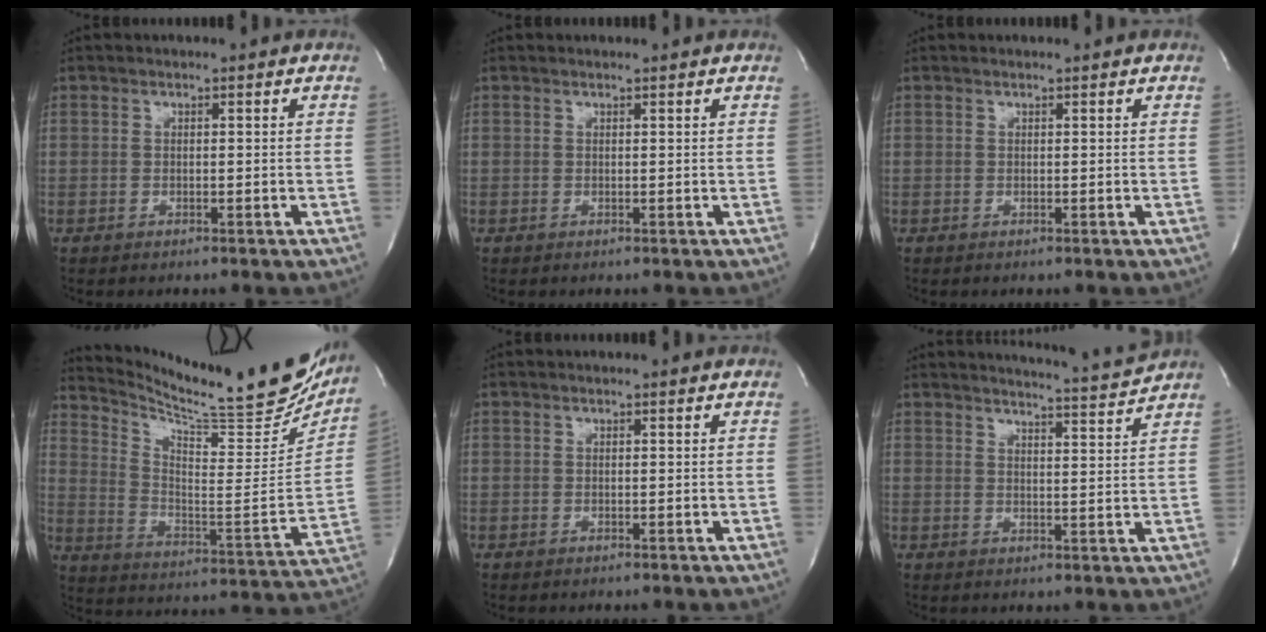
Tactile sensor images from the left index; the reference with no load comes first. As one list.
[{"total": 0.9, "force": [0.9, 0.0, 0.0], "torque": [-0.008, 0.005, 0.015]}, {"total": 0.6, "force": [0.6, 0.0, 0.0], "torque": [-0.004, 0.003, 0.009]}, {"total": 24.7, "force": [21.9, 1.9, 11.2], "torque": [-0.189, -0.084, 0.309]}, {"total": 0.0}, {"total": 7.0, "force": [6.7, -1.9, 0.3], "torque": [-0.021, -0.031, 0.093]}]